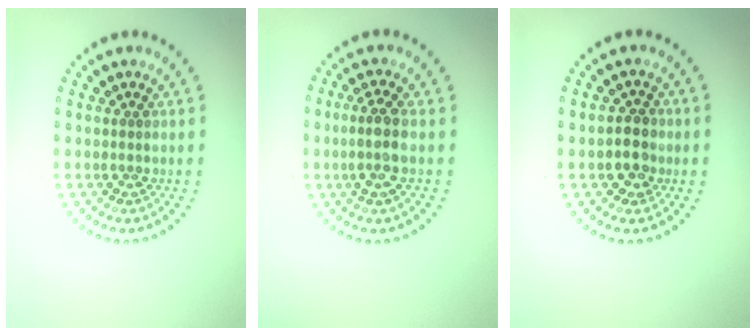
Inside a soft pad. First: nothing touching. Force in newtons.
{"total": 2.4, "press": 2.2, "slide": 1.1}
{"total": 2.5, "press": 2.4, "slide": 0.6}